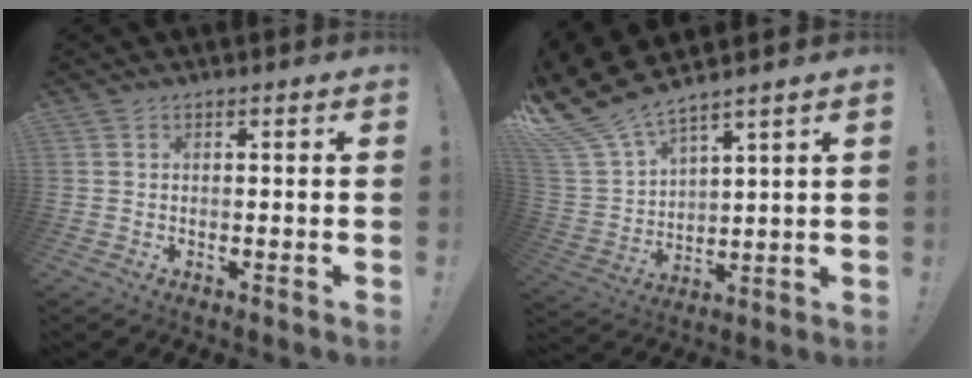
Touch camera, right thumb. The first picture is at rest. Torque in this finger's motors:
{"motor_torque": [-0.15, 0.23, 0.20, 0.22, 0.04]}